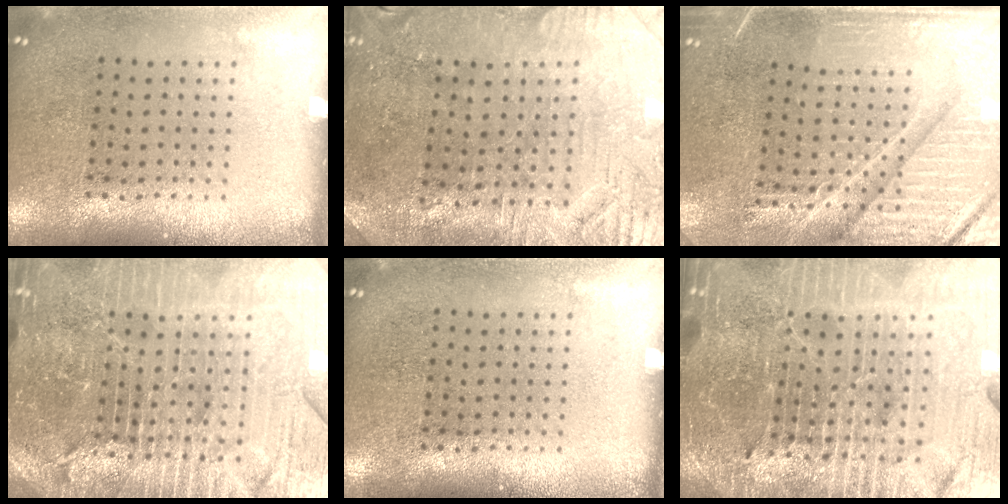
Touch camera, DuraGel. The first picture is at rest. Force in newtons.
{"total": 1.2, "press": 1.1, "slide": 0.4}
{"total": 4.4, "press": 4.0, "slide": 2.0}
{"total": 5.9, "press": 5.3, "slide": 2.7}
{"total": 0.0}
{"total": 6.1, "press": 5.5, "slide": 2.5}